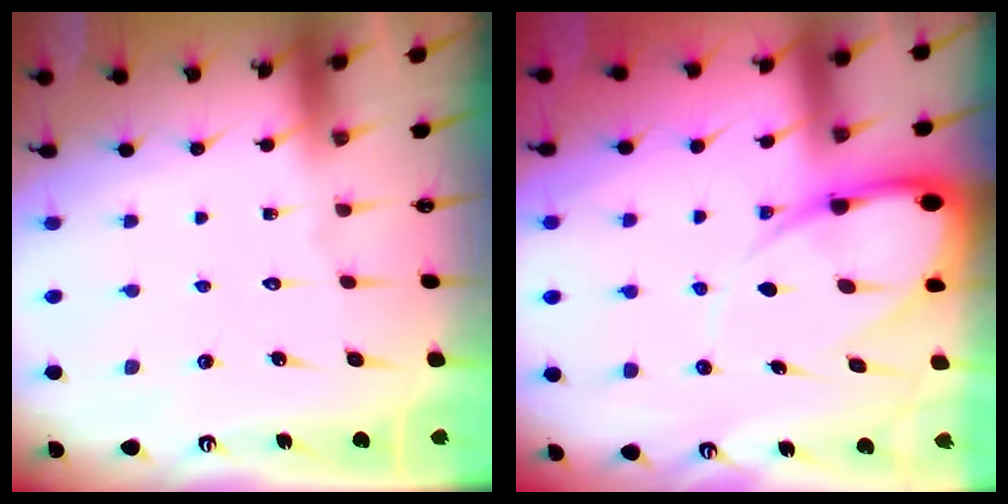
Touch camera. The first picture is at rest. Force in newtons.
{"total": 12.3, "press": 12.2, "slide": 1.3}